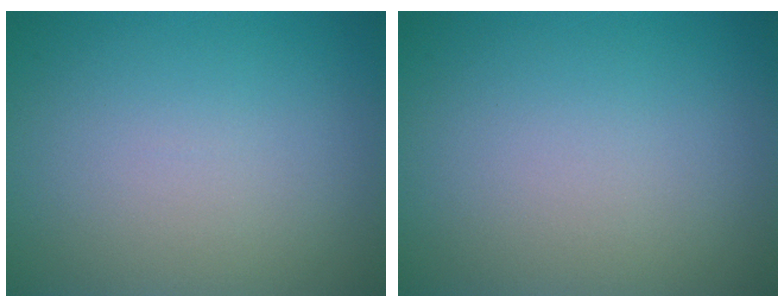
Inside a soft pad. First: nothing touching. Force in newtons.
{"total": 0.0}